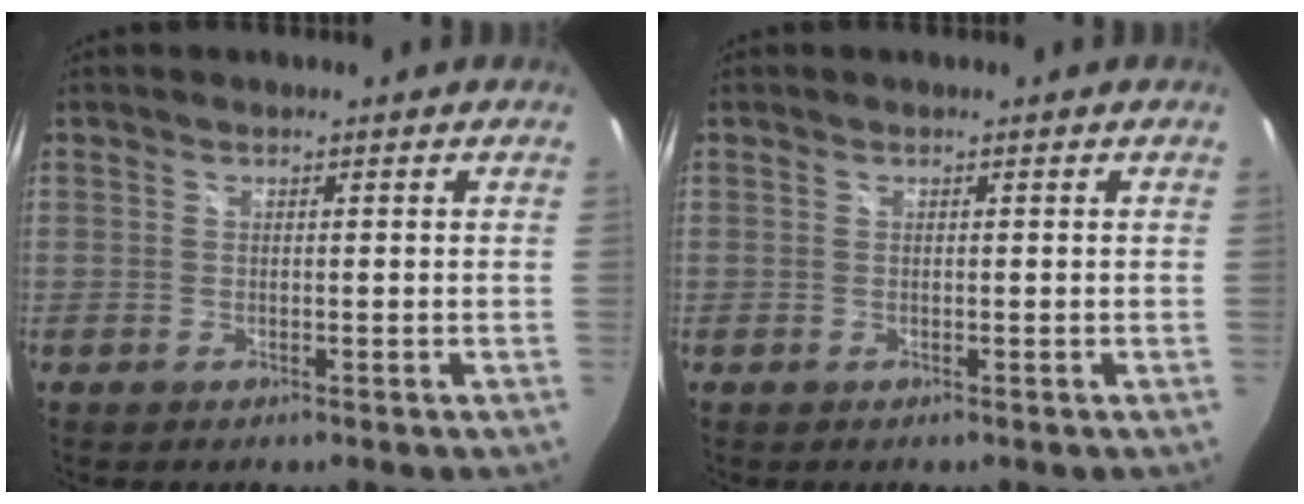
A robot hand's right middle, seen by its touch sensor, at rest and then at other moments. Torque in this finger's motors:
{"motor_torque": [0.00, 0.00, 0.00, 0.00]}